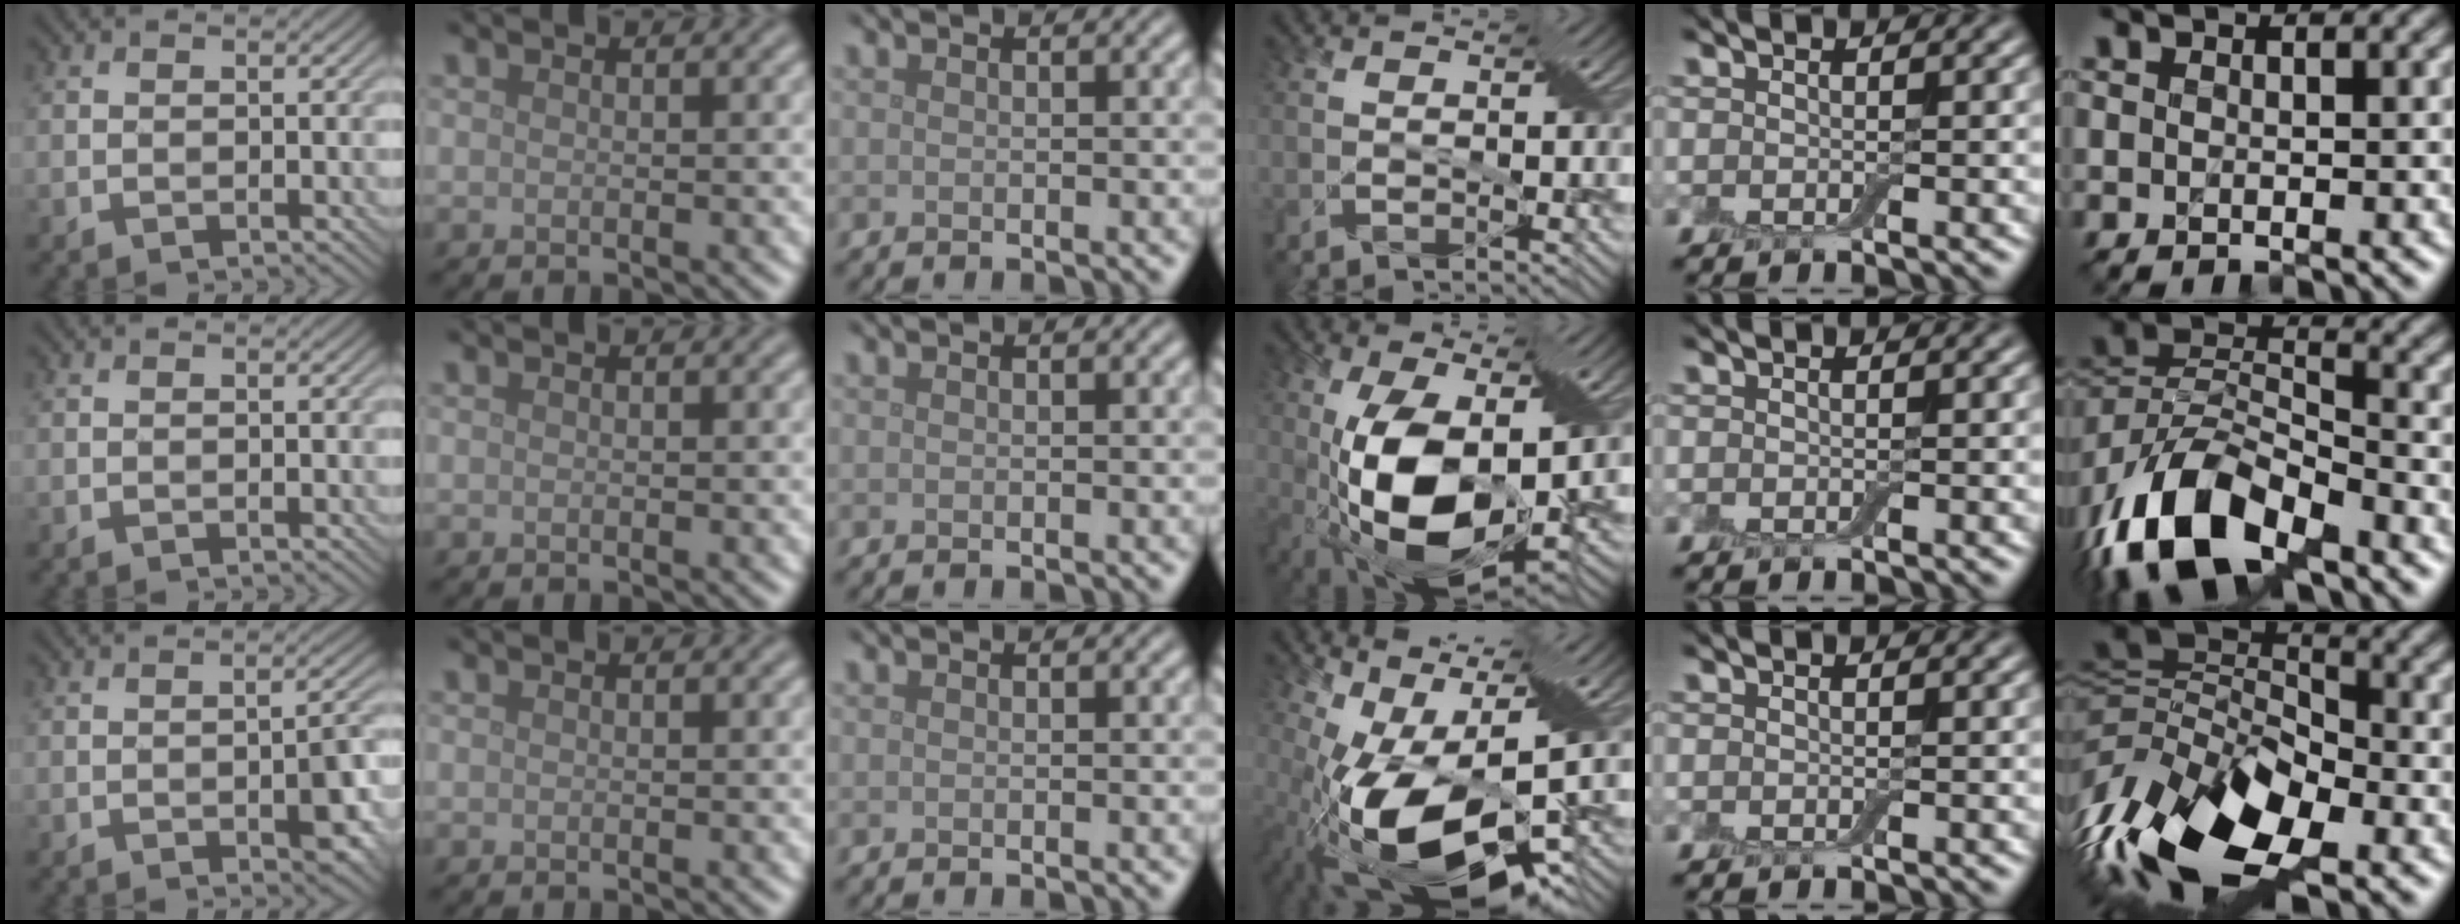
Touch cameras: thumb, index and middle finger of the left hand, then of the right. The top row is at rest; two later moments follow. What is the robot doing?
{"motion": "cut", "object": "aluminum foil"}